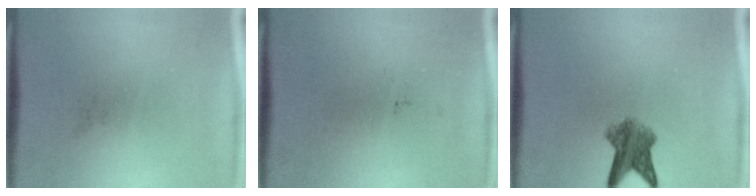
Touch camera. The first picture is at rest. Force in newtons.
{"total": 0.0}
{"total": 5.4}